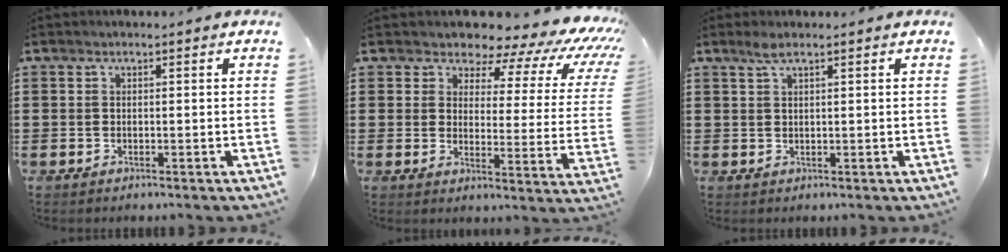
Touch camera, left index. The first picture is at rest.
{"total": 6.8, "force": [5.7, 2.6, 2.8], "torque": [-0.060, -0.043, 0.093]}
{"total": 1.9, "force": [1.1, 0.2, 1.6], "torque": [-0.032, 0.002, 0.019]}